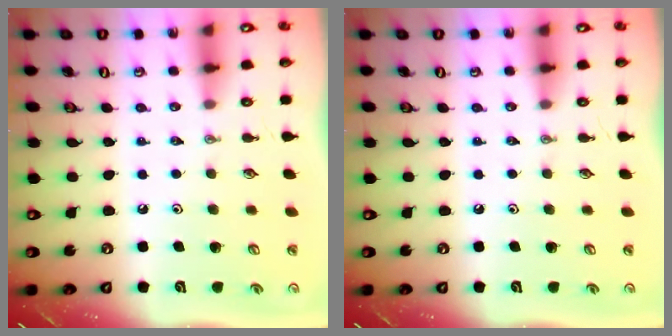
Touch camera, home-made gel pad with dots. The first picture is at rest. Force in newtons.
{"total": 0.0}